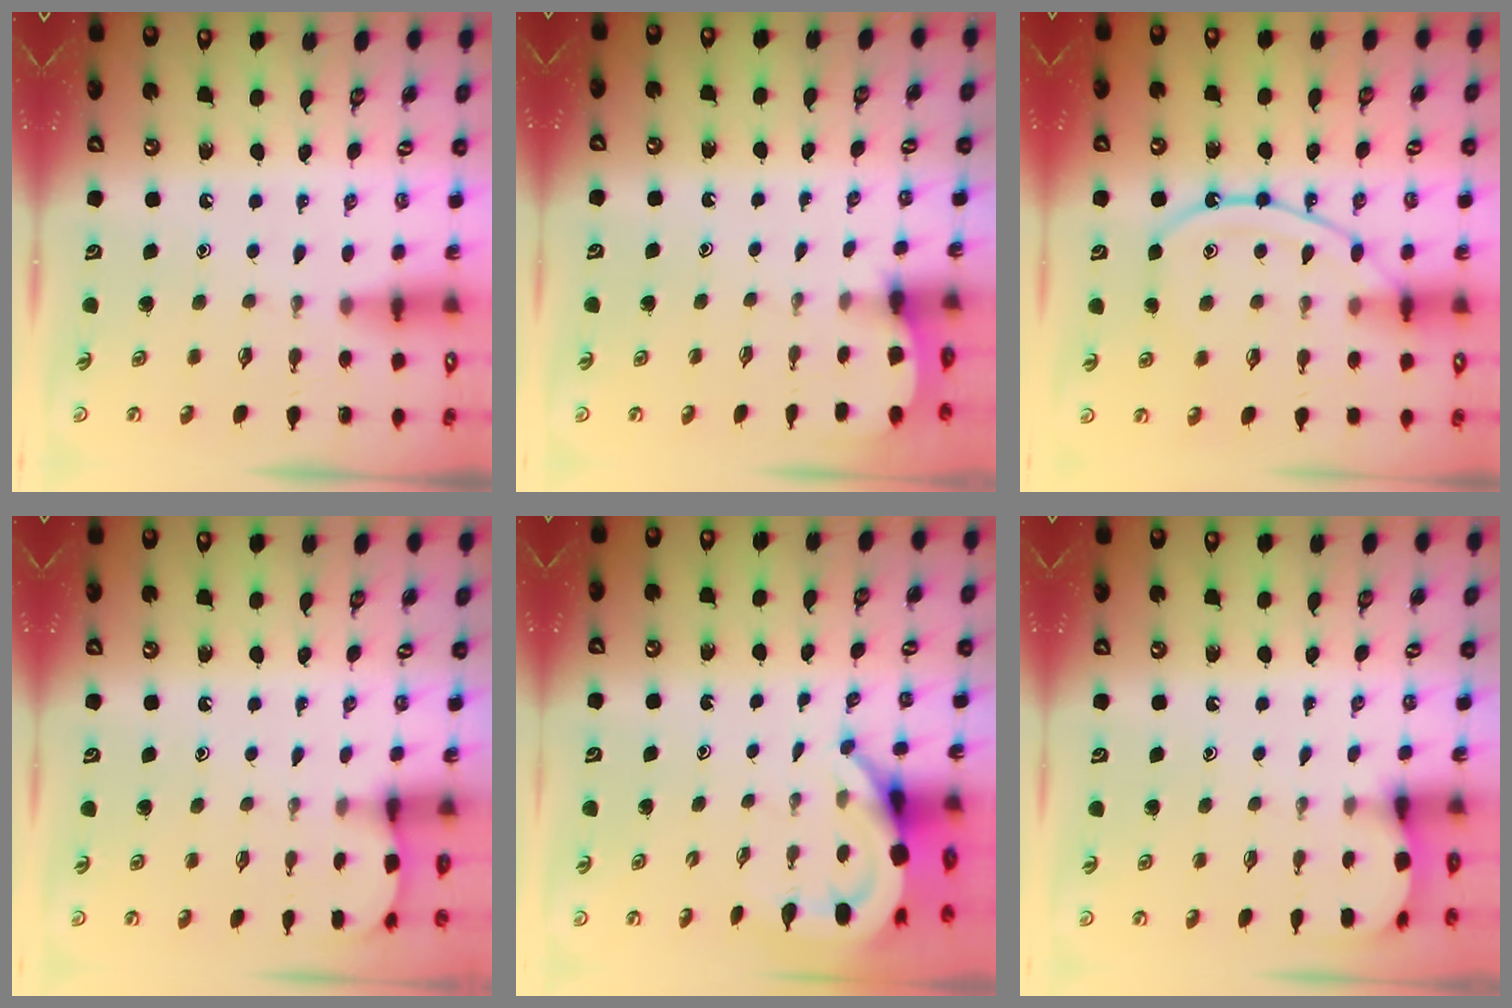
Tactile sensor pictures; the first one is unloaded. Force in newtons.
{"total": 1.0, "press": 0.9, "slide": 0.1}
{"total": 13.3, "press": 13.2, "slide": 1.3}
{"total": 1.3, "press": 1.3, "slide": 0.1}
{"total": 5.5, "press": 5.4, "slide": 0.7}
{"total": 2.2, "press": 2.2, "slide": 0.2}